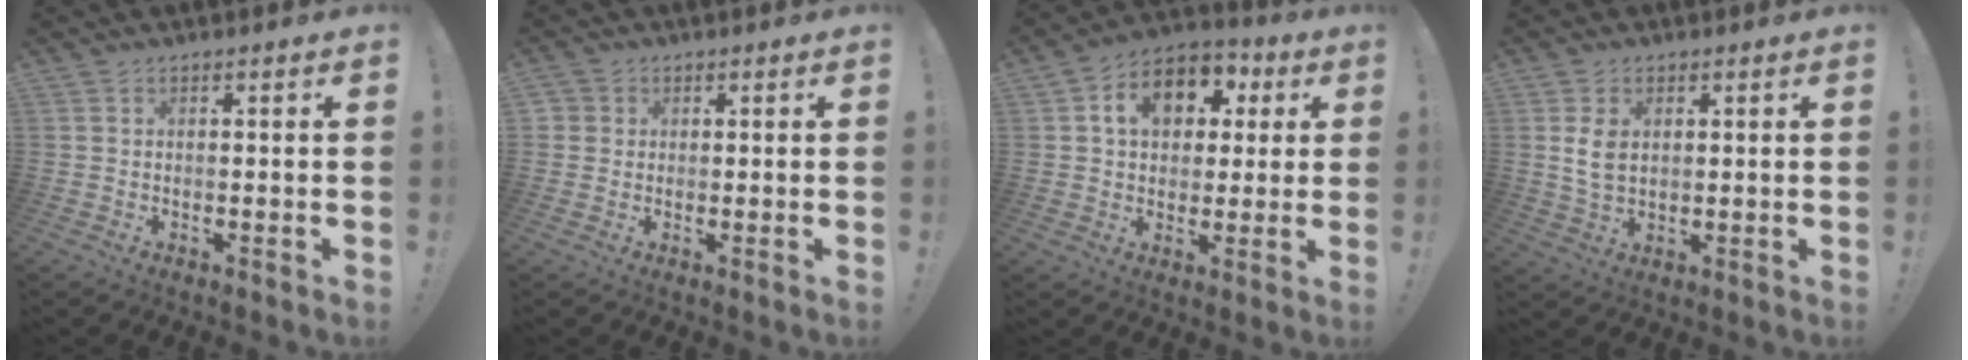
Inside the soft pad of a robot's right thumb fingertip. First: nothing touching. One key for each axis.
{"total": 2.0, "fx": 0.3, "fy": 2.0, "fz": 0.5, "tx": -0.007, "ty": 0.000, "tz": 0.007}
{"total": 12.6, "fx": 3.6, "fy": 9.6, "fz": 7.4, "tx": -0.112, "ty": 0.002, "tz": 0.071}
{"total": 5.9, "fx": 1.4, "fy": 3.9, "fz": 4.2, "tx": -0.072, "ty": -0.005, "tz": 0.023}